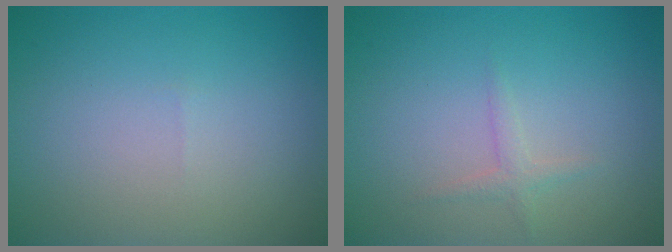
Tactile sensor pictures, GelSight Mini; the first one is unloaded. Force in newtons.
{"total": 1.1, "press": 1.1, "slide": 0.1}